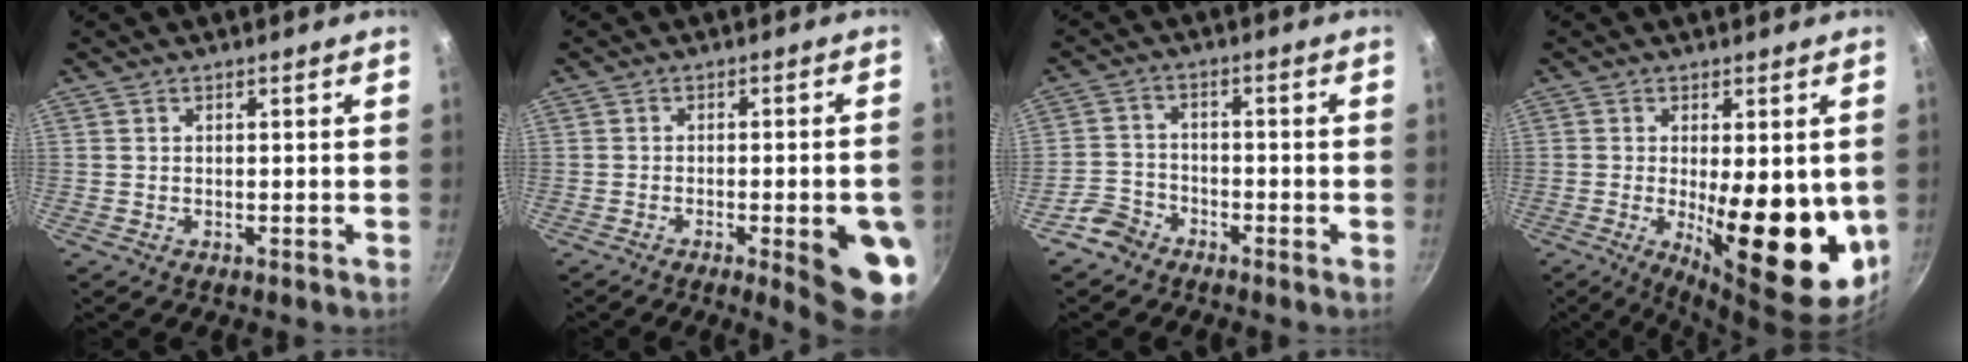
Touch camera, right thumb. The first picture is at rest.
{"total": 11.3, "force": [-3.3, 2.7, 10.4], "torque": [-0.106, 0.011, -0.037]}
{"total": 4.5, "force": [-3.4, 2.8, 0.9], "torque": [-0.009, 0.037, -0.070]}
{"total": 18.1, "force": [-1.8, 6.6, 16.8], "torque": [-0.208, -0.023, -0.011]}